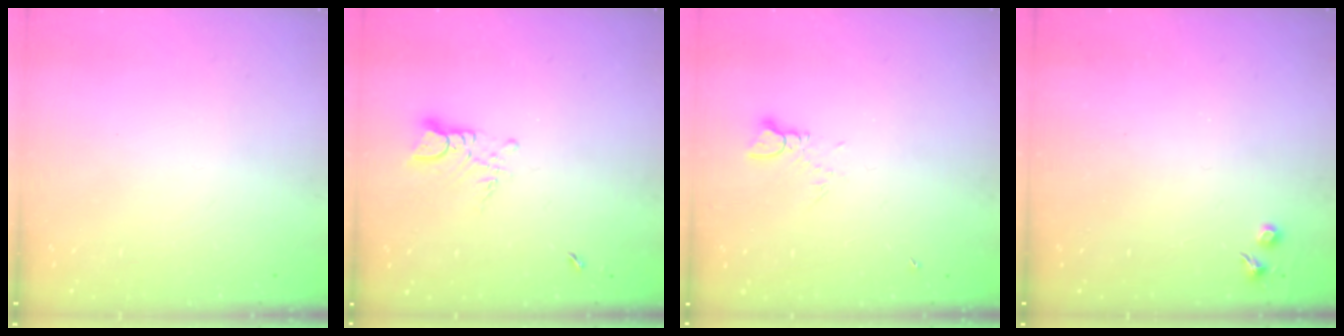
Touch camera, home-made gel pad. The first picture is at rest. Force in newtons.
{"total": 2.8, "press": 2.8, "slide": 0.3}
{"total": 2.4, "press": 2.3, "slide": 0.3}
{"total": 2.7, "press": 2.6, "slide": 0.4}